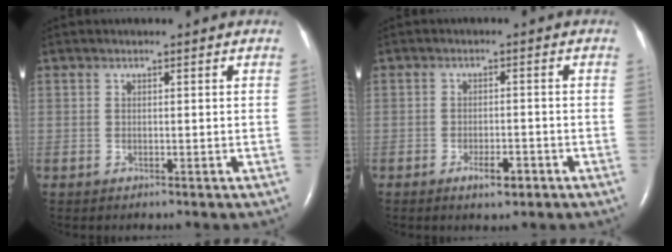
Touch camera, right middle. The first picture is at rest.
{"total": 3.2, "force": [-1.9, 0.9, 2.4], "torque": [-0.042, 0.000, -0.029]}